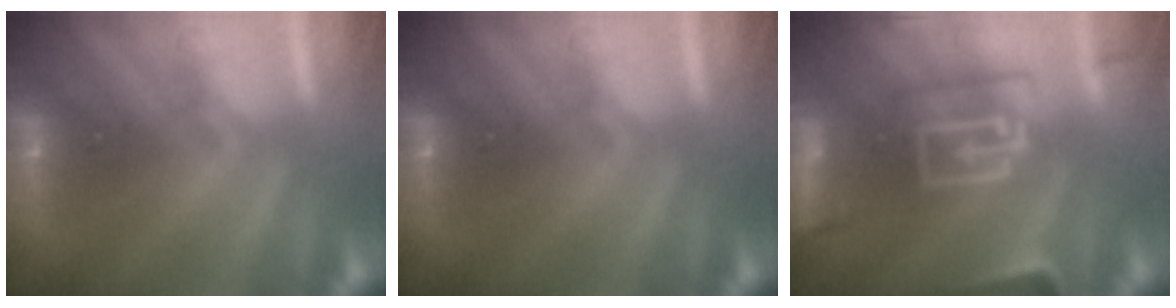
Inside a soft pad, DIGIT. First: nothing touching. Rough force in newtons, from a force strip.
{"total": 0.0}
{"total": 8.4}